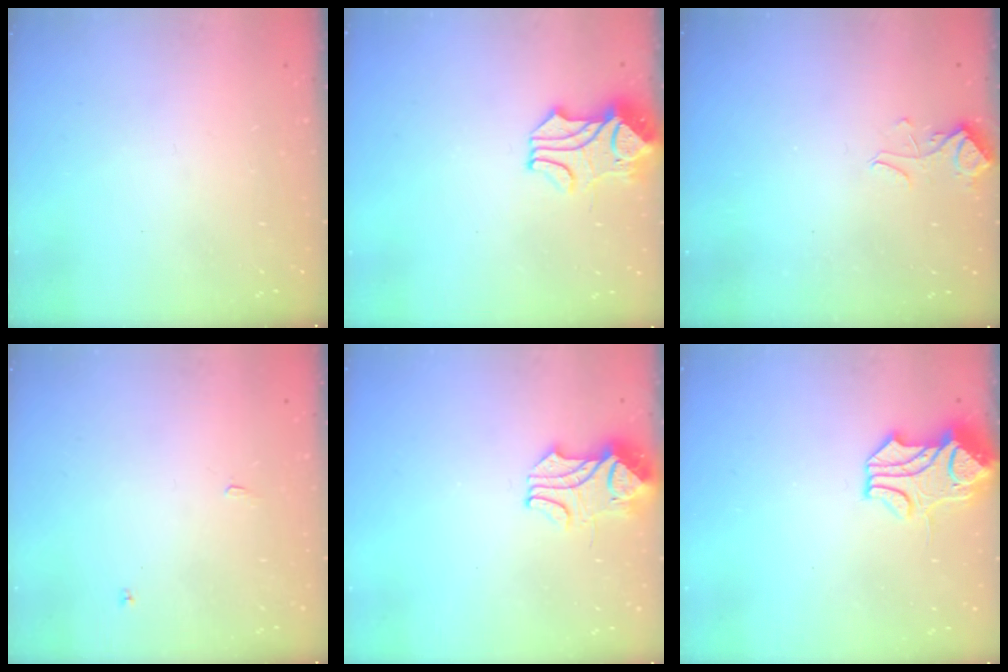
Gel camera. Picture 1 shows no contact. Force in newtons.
{"total": 2.5, "press": 2.2, "slide": 1.2}
{"total": 2.5, "press": 2.5, "slide": 0.4}
{"total": 1.8, "press": 1.8, "slide": 0.3}
{"total": 2.4, "press": 2.2, "slide": 1.0}
{"total": 1.6, "press": 1.1, "slide": 1.2}